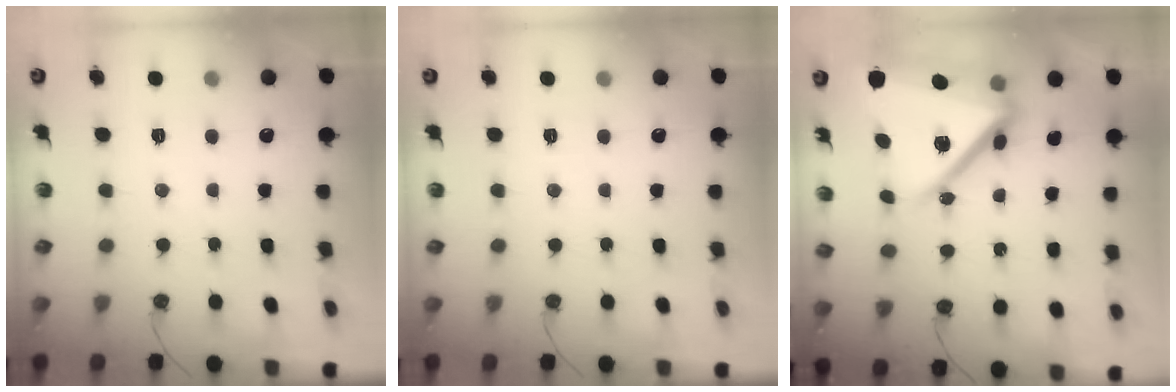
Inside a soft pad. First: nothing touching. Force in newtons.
{"total": 0.0}
{"total": 22.4, "press": 22.3, "slide": 2.0}